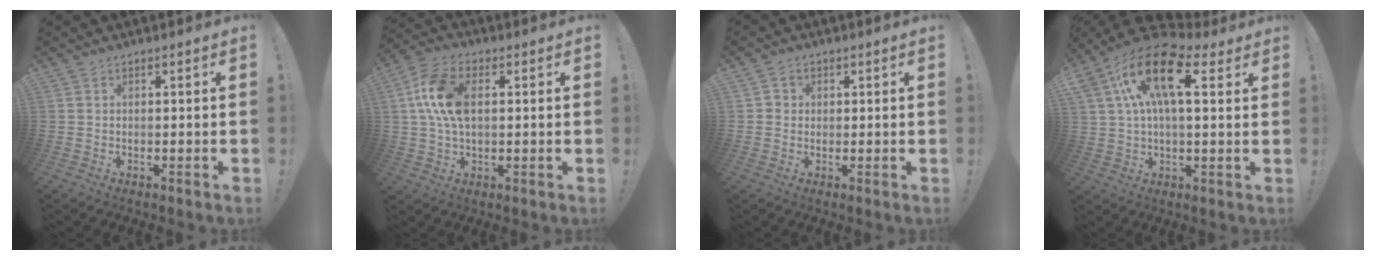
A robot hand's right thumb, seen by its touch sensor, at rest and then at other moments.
{"total": 13.2, "force": [2.2, 8.0, 10.2], "torque": [-0.197, 0.006, 0.041]}
{"total": 2.2, "force": [0.3, 2.2, 0.4], "torque": [-0.002, 0.001, 0.005]}
{"total": 19.0, "force": [7.1, 9.5, 14.8], "torque": [-0.250, -0.016, 0.120]}